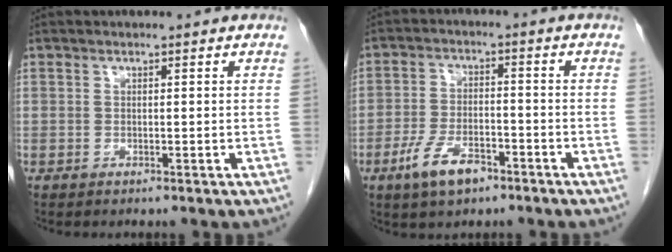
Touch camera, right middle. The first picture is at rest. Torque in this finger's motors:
{"motor_torque": [1.36, -0.78, 0.52, 0.12]}